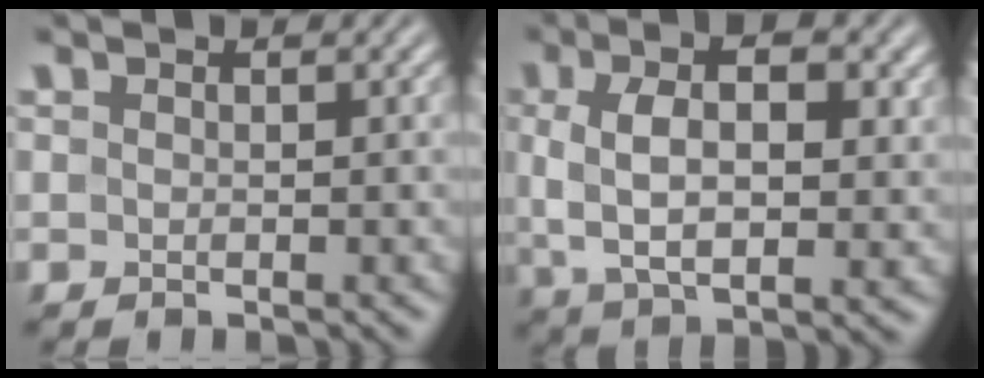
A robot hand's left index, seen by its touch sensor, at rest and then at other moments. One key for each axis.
{"total": 8.1, "fx": 1.4, "fy": 3.9, "fz": 7.0, "tx": -0.125, "ty": 0.001, "tz": 0.018}